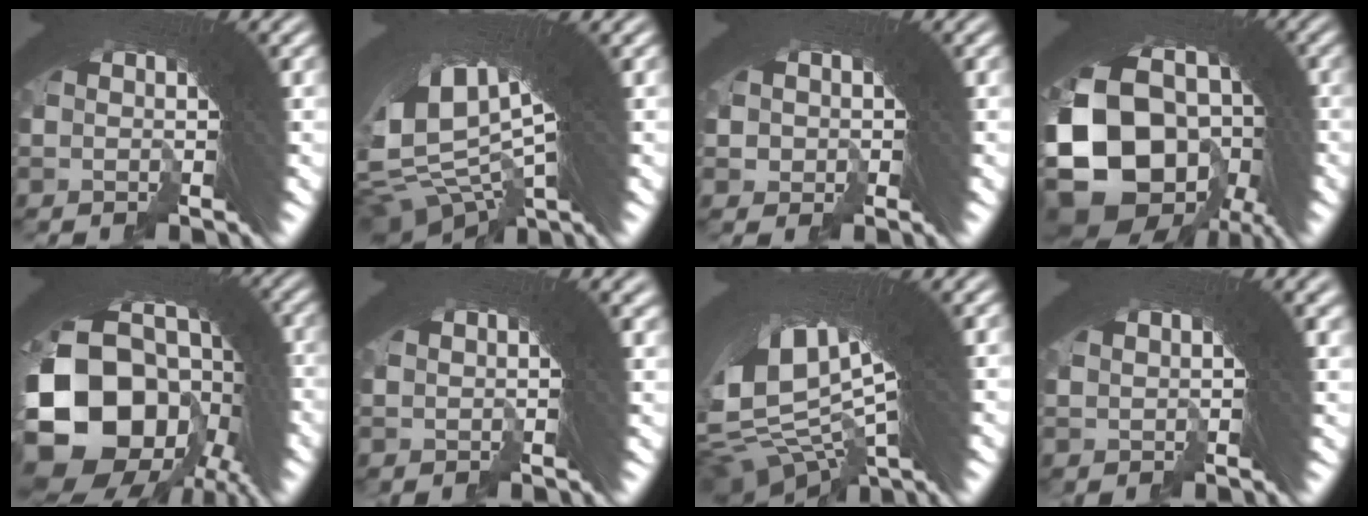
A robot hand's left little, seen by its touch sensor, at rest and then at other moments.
{"total": 11.2, "force": [1.6, 6.3, 9.1], "torque": [-0.177, -0.008, 0.039]}
{"total": 1.9, "force": [-0.8, 1.7, 0.3], "torque": [0.004, 0.008, -0.020]}
{"total": 18.2, "force": [-2.1, 12.9, 12.6], "torque": [-0.264, -0.047, -0.017]}
{"total": 22.1, "force": [-1.7, 15.6, 15.5], "torque": [-0.286, -0.053, -0.010]}
{"total": 2.2, "force": [1.7, -0.7, 1.3], "torque": [0.001, 0.013, 0.029]}
{"total": 14.7, "force": [2.5, 8.4, 11.7], "torque": [-0.222, -0.008, 0.053]}
{"total": 2.3, "force": [1.7, -0.7, 1.4], "torque": [0.001, 0.016, 0.030]}